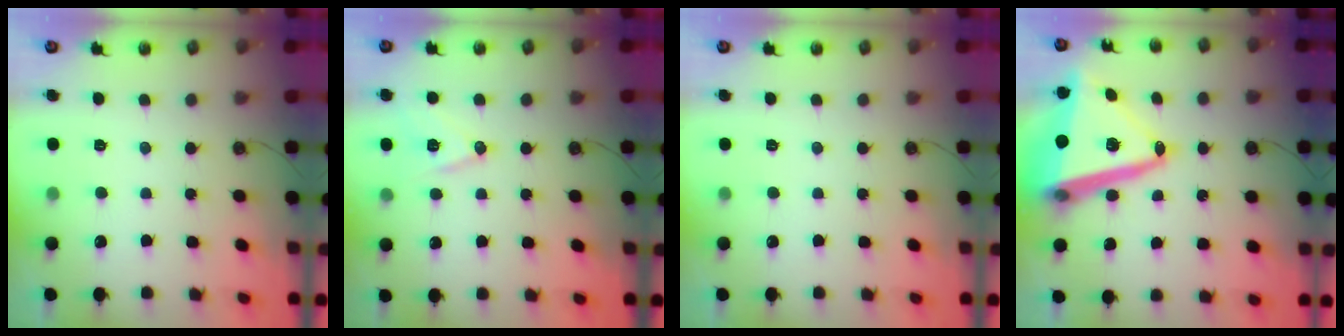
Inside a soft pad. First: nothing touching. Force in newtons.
{"total": 10.1, "press": 9.5, "slide": 3.5}
{"total": 0.0}
{"total": 21.0, "press": 20.8, "slide": 2.6}